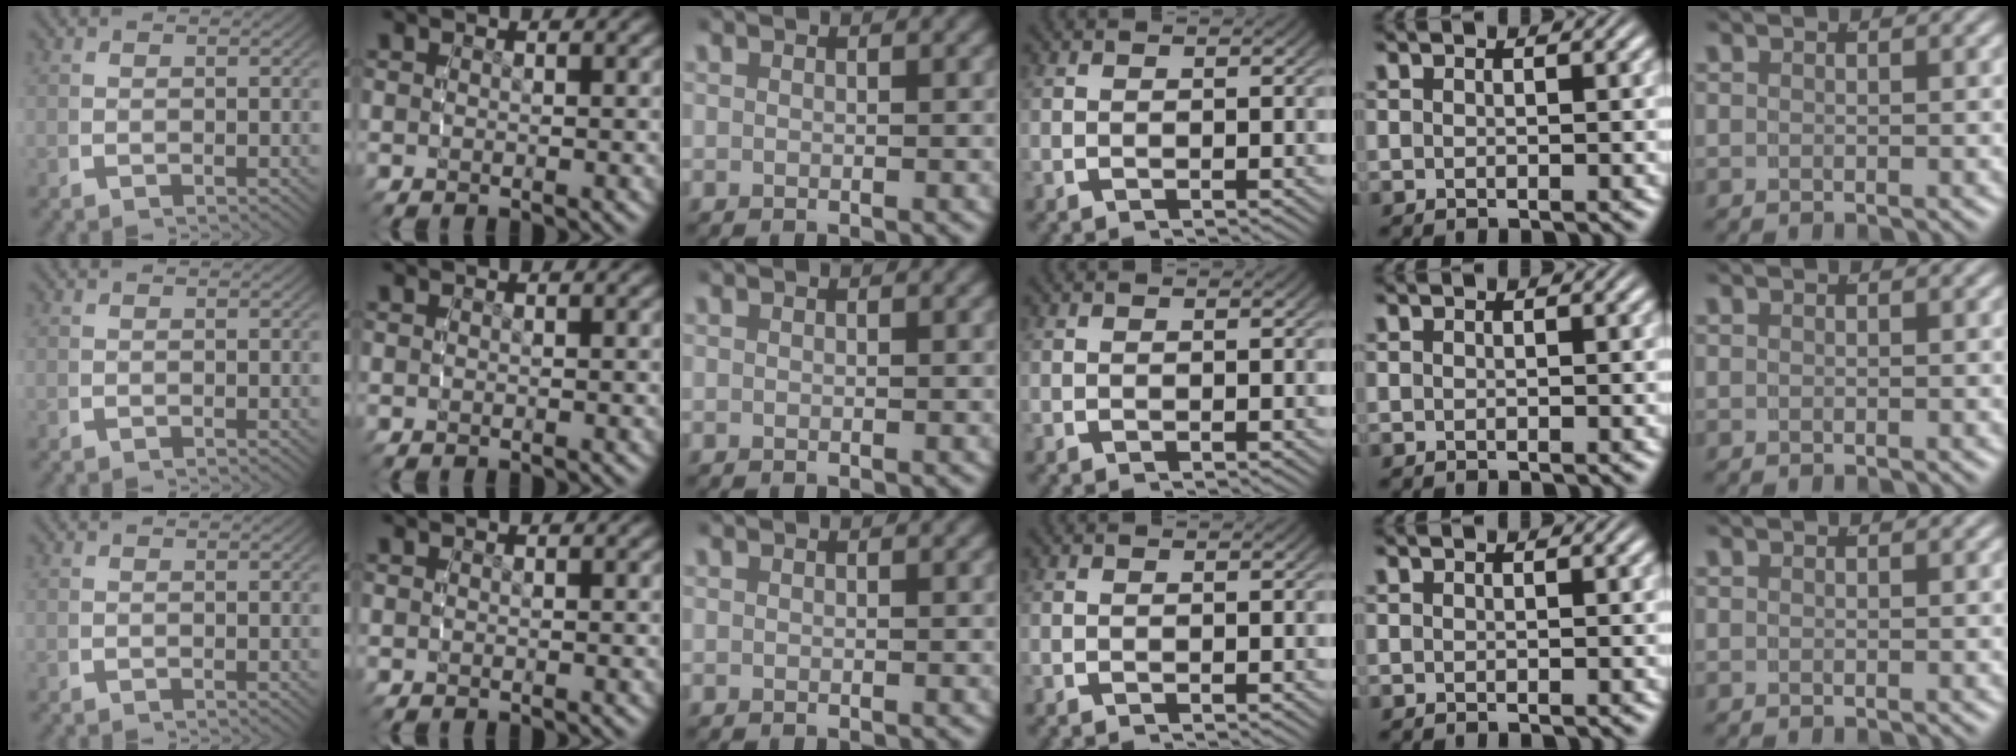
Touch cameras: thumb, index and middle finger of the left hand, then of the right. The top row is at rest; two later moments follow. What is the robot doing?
{"motion": "reach", "object": "pencil case"}